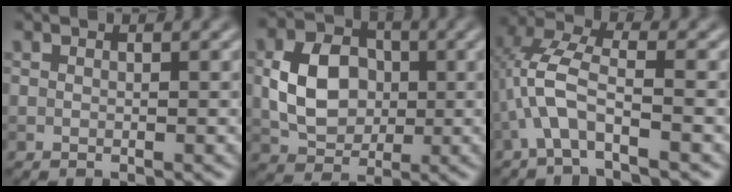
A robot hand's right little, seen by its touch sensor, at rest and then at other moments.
{"total": 5.9, "force": [0.0, 4.6, 3.8], "torque": [-0.074, 0.004, 0.000]}
{"total": 4.8, "force": [-1.9, 1.5, 4.1], "torque": [-0.091, 0.015, -0.043]}